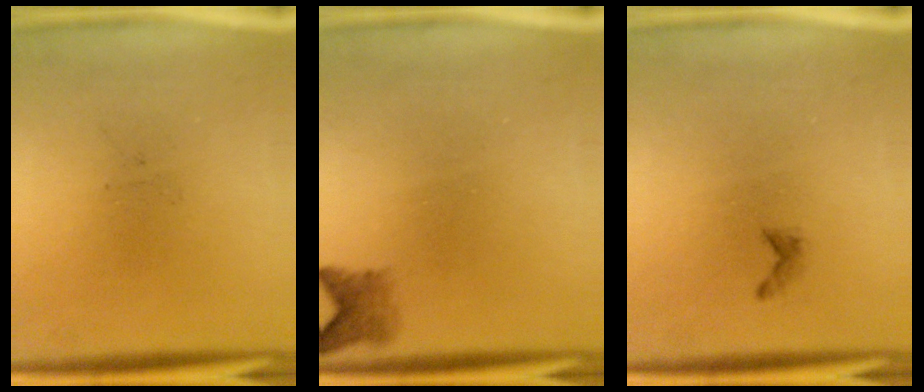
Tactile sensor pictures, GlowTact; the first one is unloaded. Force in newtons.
{"total": 2.3}
{"total": 0.6}